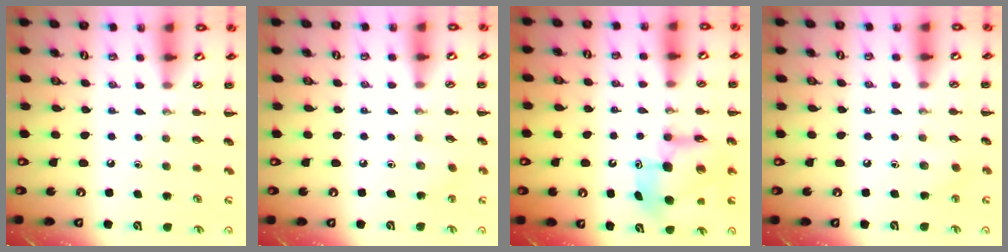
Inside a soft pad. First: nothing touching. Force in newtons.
{"total": 2.6, "press": 2.5, "slide": 0.8}
{"total": 9.4, "press": 9.1, "slide": 2.2}
{"total": 3.6, "press": 3.5, "slide": 1.1}